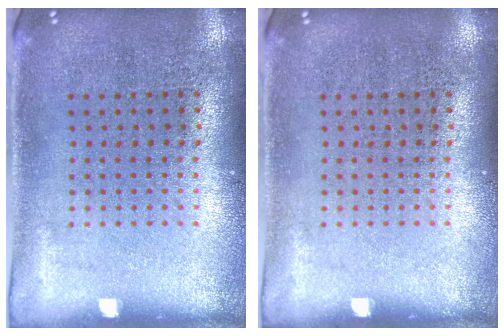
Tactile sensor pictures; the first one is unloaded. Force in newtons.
{"total": 0.0}